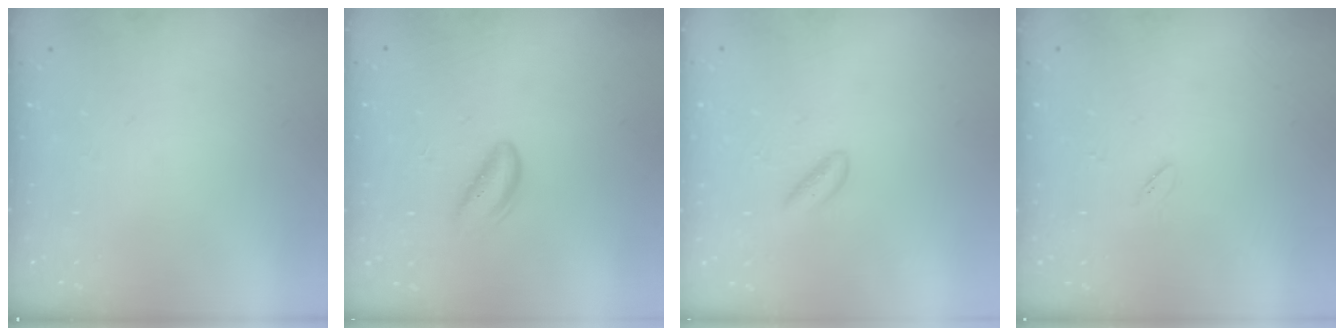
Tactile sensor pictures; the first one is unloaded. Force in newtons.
{"total": 3.8, "press": 3.8, "slide": 0.2}
{"total": 2.4, "press": 2.3, "slide": 0.7}
{"total": 1.7, "press": 1.5, "slide": 0.6}